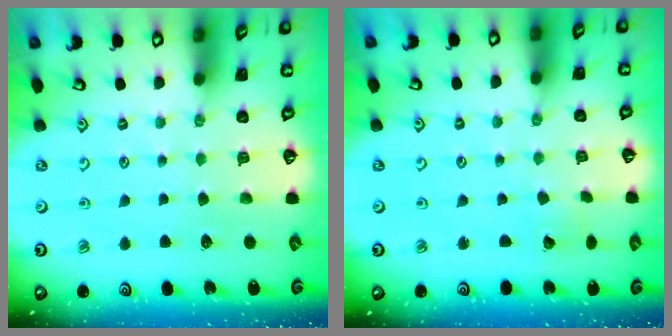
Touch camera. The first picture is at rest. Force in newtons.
{"total": 1.4, "press": 1.4, "slide": 0.1}